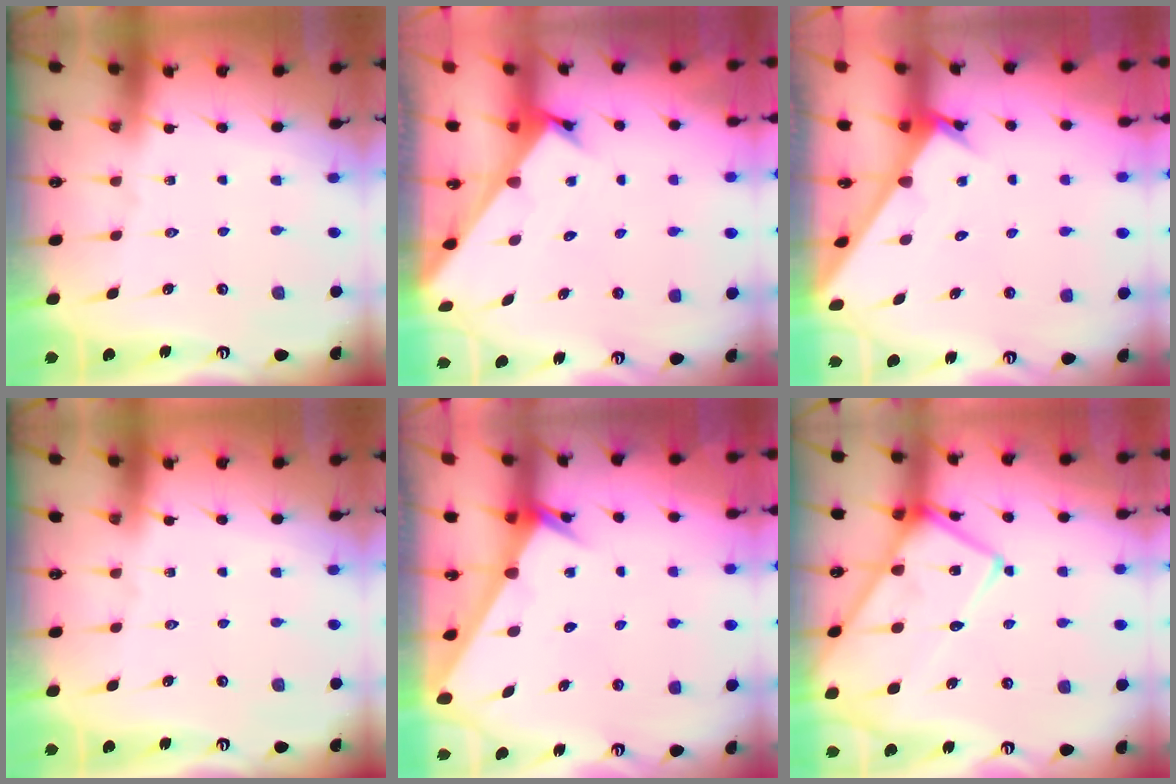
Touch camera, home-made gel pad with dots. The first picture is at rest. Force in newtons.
{"total": 2.4, "press": 2.4, "slide": 0.2}
{"total": 2.9, "press": 2.9, "slide": 0.1}
{"total": 0.0}
{"total": 2.6, "press": 2.6, "slide": 0.1}
{"total": 17.1, "press": 17.0, "slide": 1.6}